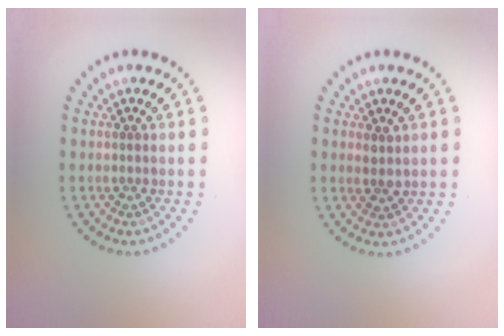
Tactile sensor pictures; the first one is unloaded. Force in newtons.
{"total": 1.3, "press": 1.1, "slide": 0.6}